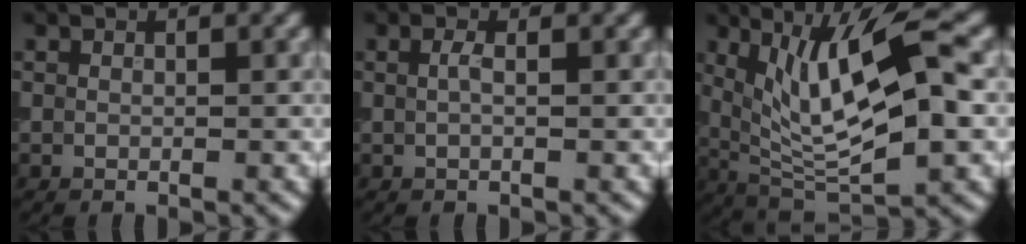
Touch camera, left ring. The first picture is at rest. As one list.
[{"total": 0.8, "force": [0.2, 0.2, 0.8], "torque": [-0.018, 0.001, 0.002]}, {"total": 10.7, "force": [2.4, 3.1, 9.9], "torque": [-0.170, -0.002, 0.047]}]